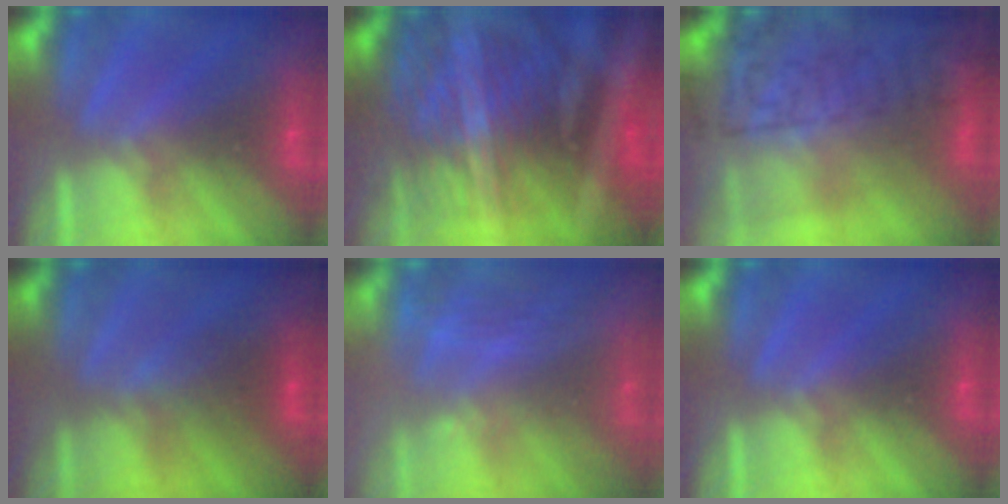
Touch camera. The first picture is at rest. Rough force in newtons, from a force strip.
{"total": 9.7}
{"total": 8.8}
{"total": 2.2}
{"total": 2.9}
{"total": 0.0}